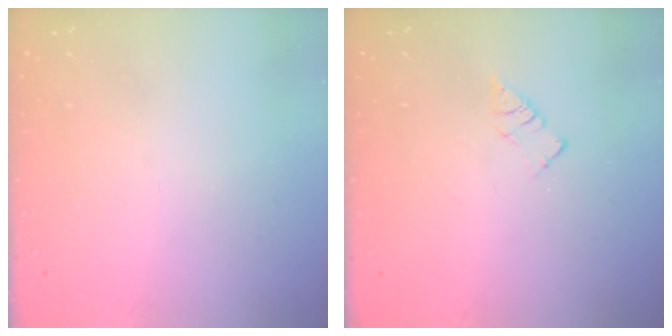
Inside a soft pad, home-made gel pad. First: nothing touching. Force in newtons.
{"total": 3.1, "press": 3.1, "slide": 0.2}